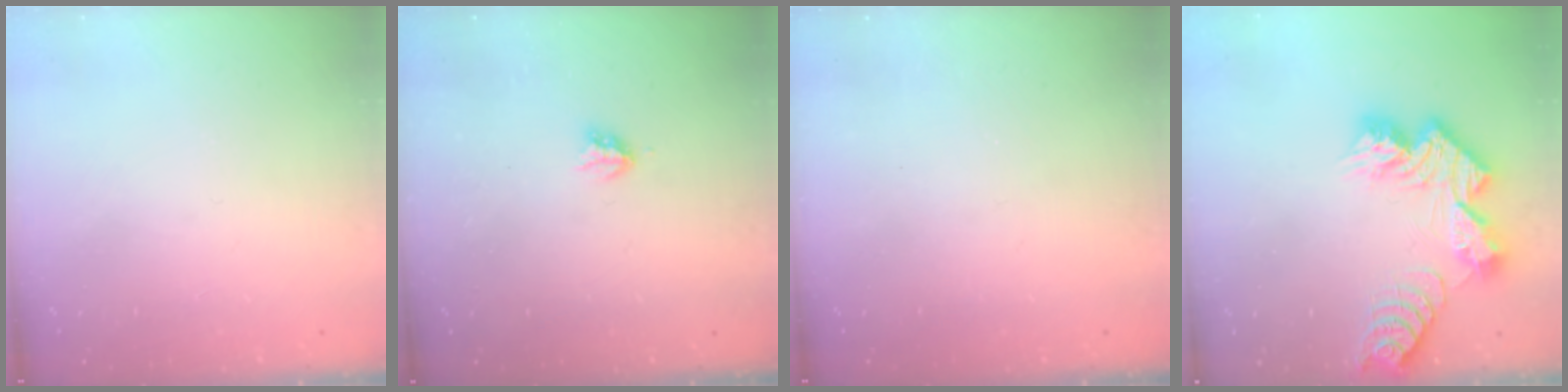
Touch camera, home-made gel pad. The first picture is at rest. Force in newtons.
{"total": 2.9, "press": 2.9, "slide": 0.5}
{"total": 0.0}
{"total": 13.3, "press": 13.3, "slide": 1.3}